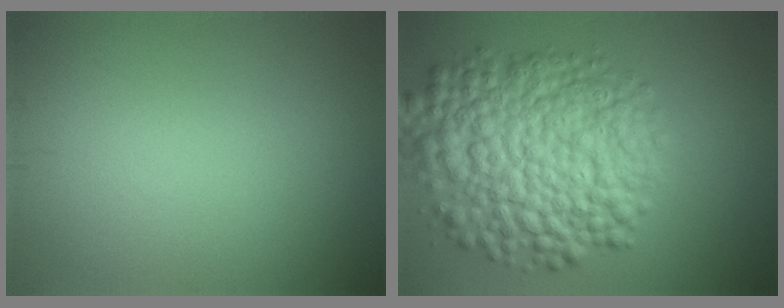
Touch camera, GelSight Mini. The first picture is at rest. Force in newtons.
{"total": 11.1, "press": 11.1, "slide": 0.3}